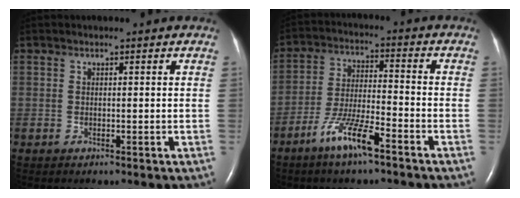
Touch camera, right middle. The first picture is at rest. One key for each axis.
{"total": 8.5, "fx": -5.5, "fy": 0.9, "fz": 6.4, "tx": -0.129, "ty": -0.008, "tz": -0.105}